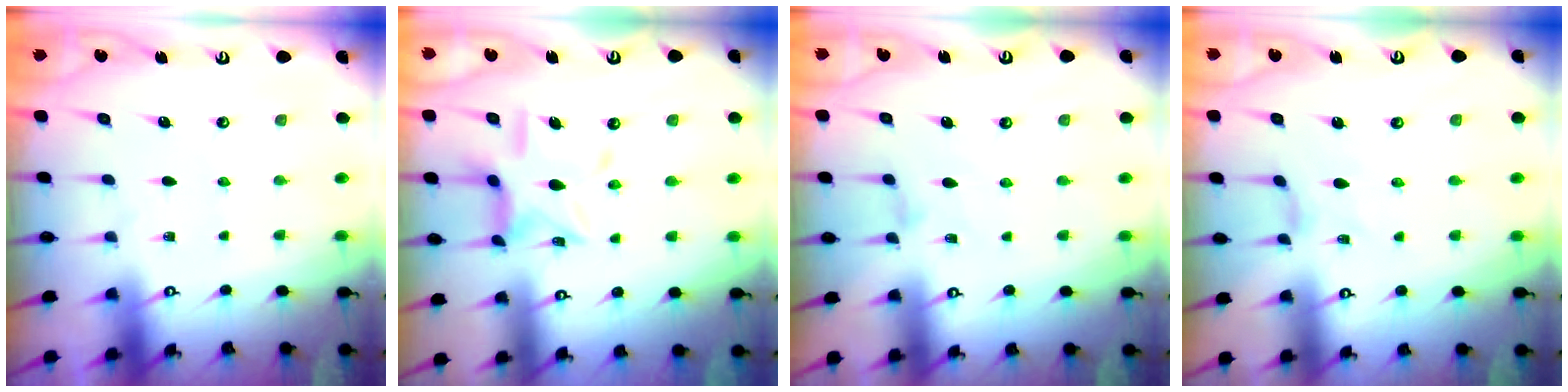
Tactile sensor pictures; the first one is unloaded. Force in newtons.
{"total": 11.8, "press": 11.8, "slide": 1.1}
{"total": 1.1, "press": 1.1, "slide": 0.4}
{"total": 2.0, "press": 2.0, "slide": 0.2}